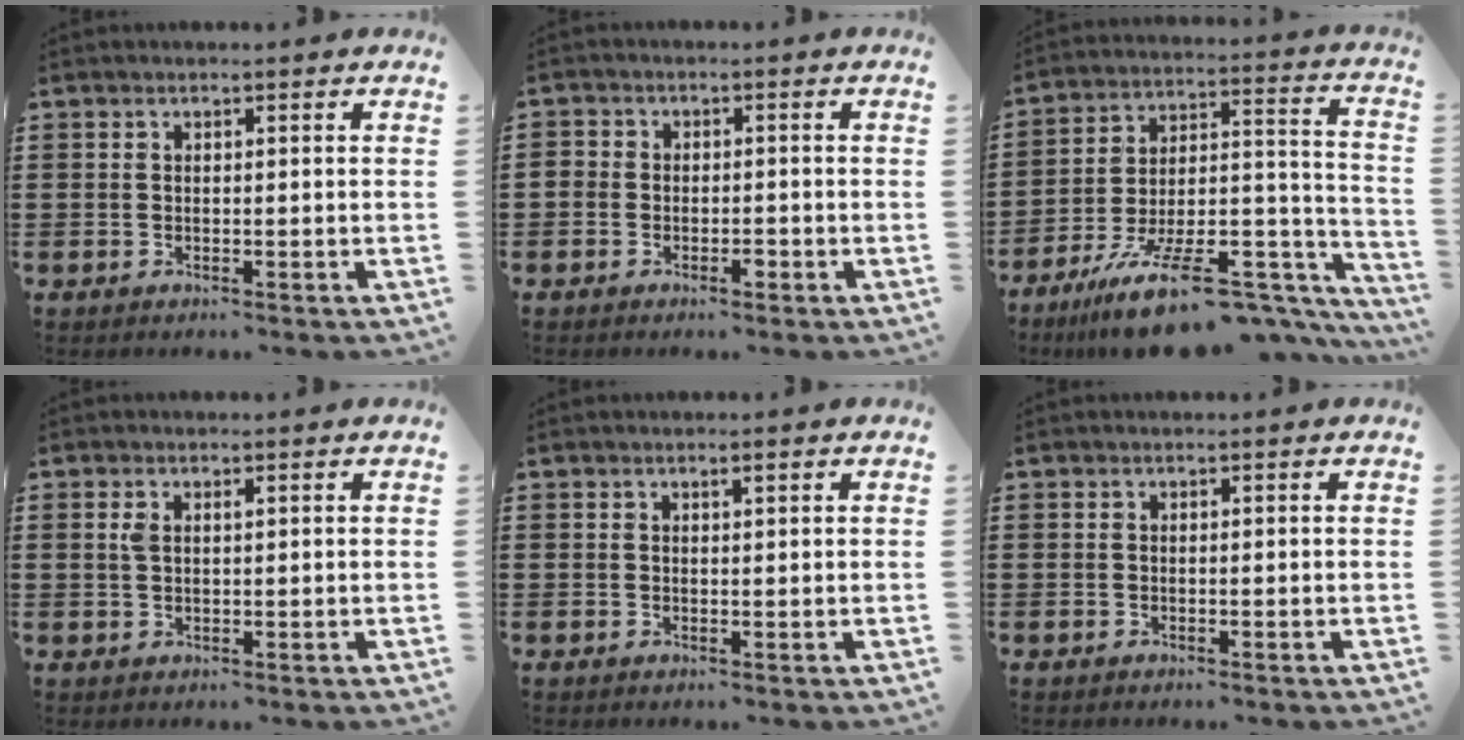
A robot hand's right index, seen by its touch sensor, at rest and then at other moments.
{"total": 1.8, "force": [-1.1, 1.2, 0.7], "torque": [-0.017, 0.003, -0.024]}
{"total": 16.3, "force": [-11.5, 4.5, 10.5], "torque": [-0.165, 0.045, -0.190]}
{"total": 1.4, "force": [0.5, 0.7, 1.2], "torque": [-0.026, 0.004, 0.007]}
{"total": 0.9, "force": [0.5, 0.2, 0.7], "torque": [-0.014, 0.001, 0.009]}
{"total": 0.0}